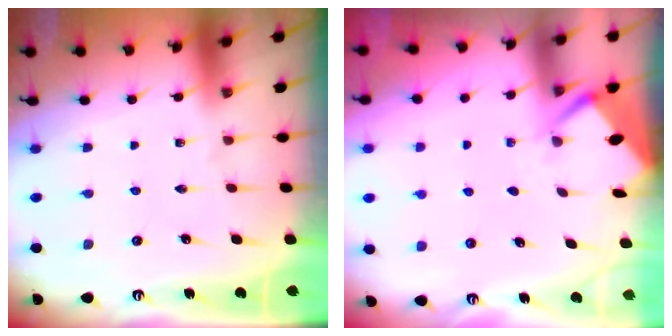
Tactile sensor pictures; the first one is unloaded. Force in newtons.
{"total": 2.6, "press": 2.6, "slide": 0.3}